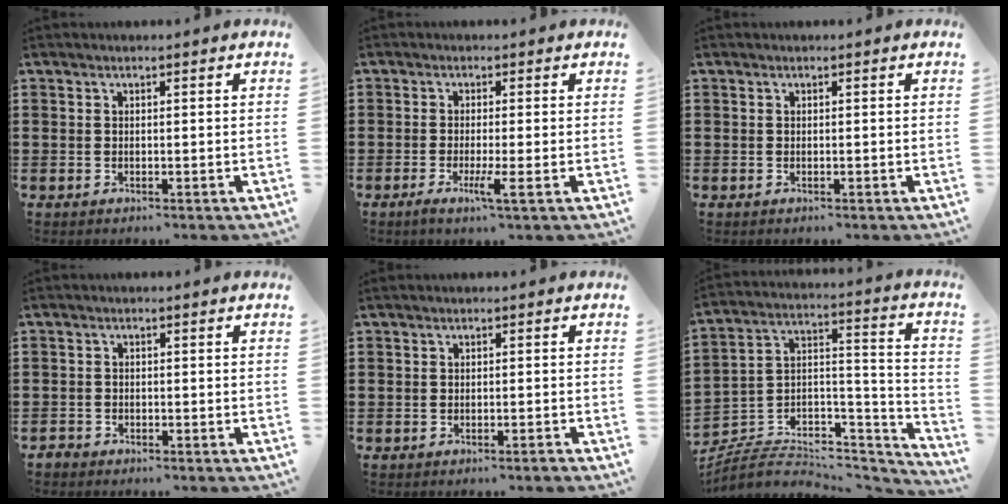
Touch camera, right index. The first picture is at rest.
{"total": 3.6, "force": [-1.4, 0.0, 3.3], "torque": [-0.062, -0.016, -0.025]}
{"total": 0.0}
{"total": 1.4, "force": [-1.3, 0.6, 0.0], "torque": [-0.004, 0.003, -0.028]}
{"total": 0.7, "force": [-0.6, 0.0, 0.4], "torque": [-0.009, -0.002, -0.012]}
{"total": 3.9, "force": [-2.3, 2.8, 1.2], "torque": [-0.035, -0.012, -0.050]}